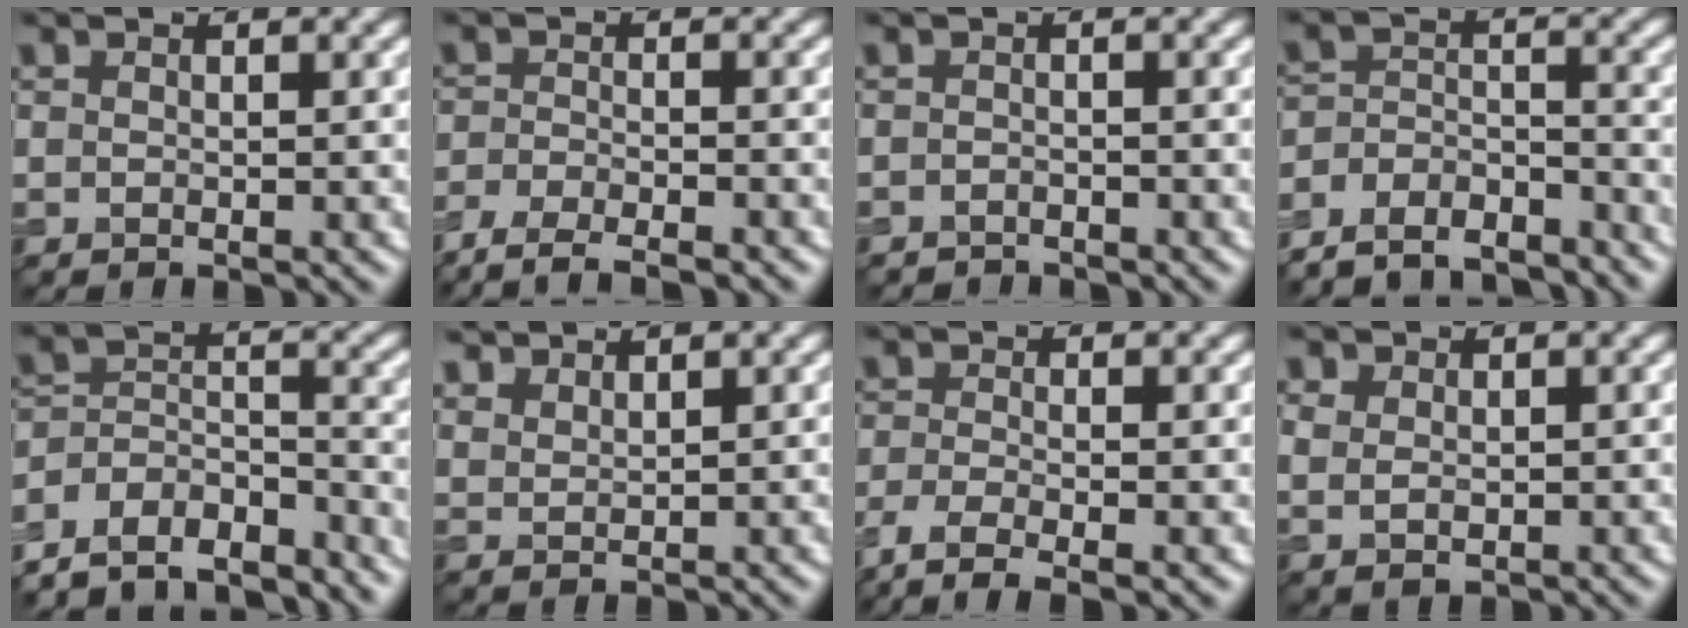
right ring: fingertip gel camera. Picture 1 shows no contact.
{"total": 6.3, "force": [-5.5, 1.6, 2.8], "torque": [-0.049, -0.019, -0.093]}
{"total": 1.4, "force": [-1.4, 0.4, 0.0], "torque": [0.004, -0.001, -0.026]}
{"total": 8.2, "force": [-7.4, 2.8, 2.2], "torque": [-0.046, -0.003, -0.125]}
{"total": 11.3, "force": [-9.8, 4.8, 3.1], "torque": [-0.048, 0.020, -0.151]}
{"total": 2.9, "force": [2.6, 1.0, 0.7], "torque": [-0.023, 0.002, 0.060]}
{"total": 4.4, "force": [-2.8, 1.3, 3.2], "torque": [-0.073, -0.013, -0.062]}
{"total": 2.3, "force": [0.9, 1.6, 1.3], "torque": [-0.024, 0.001, 0.019]}